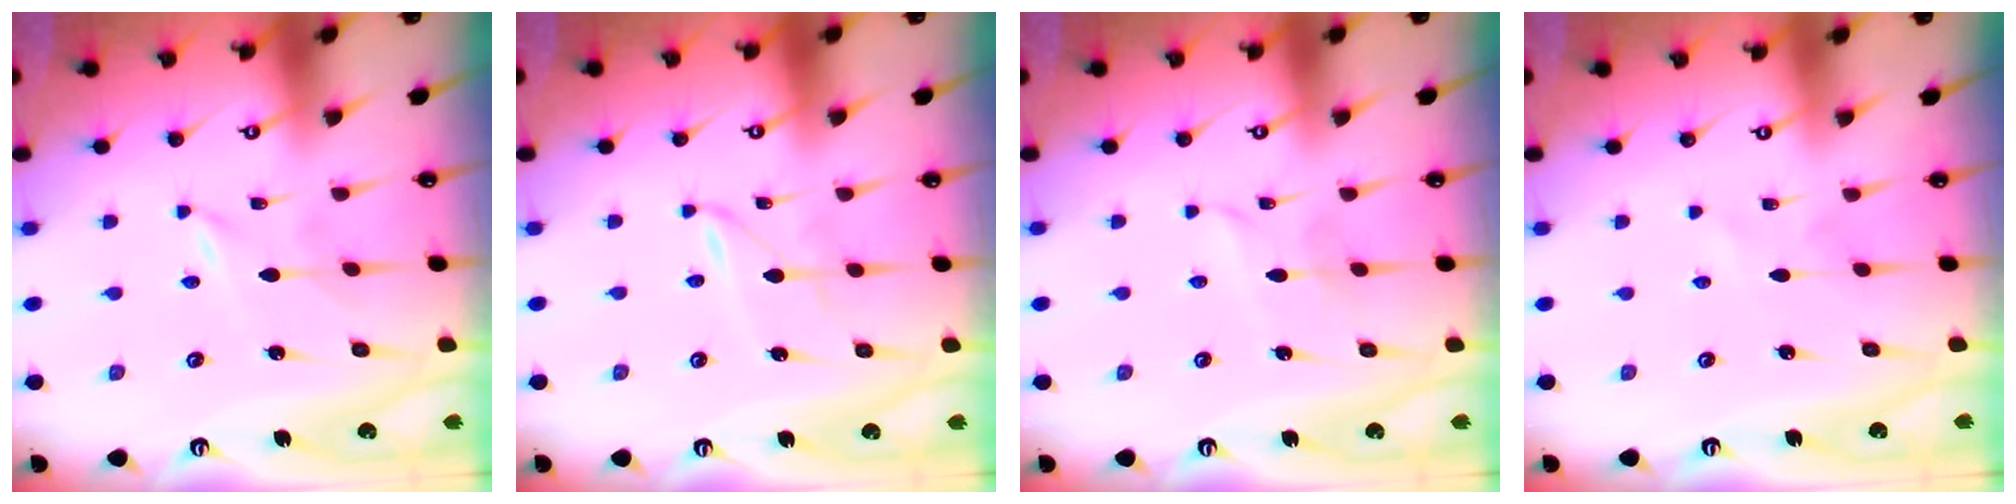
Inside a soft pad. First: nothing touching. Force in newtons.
{"total": 1.6, "press": 1.6, "slide": 0.3}
{"total": 3.6, "press": 3.6, "slide": 0.2}
{"total": 1.2, "press": 1.2, "slide": 0.2}